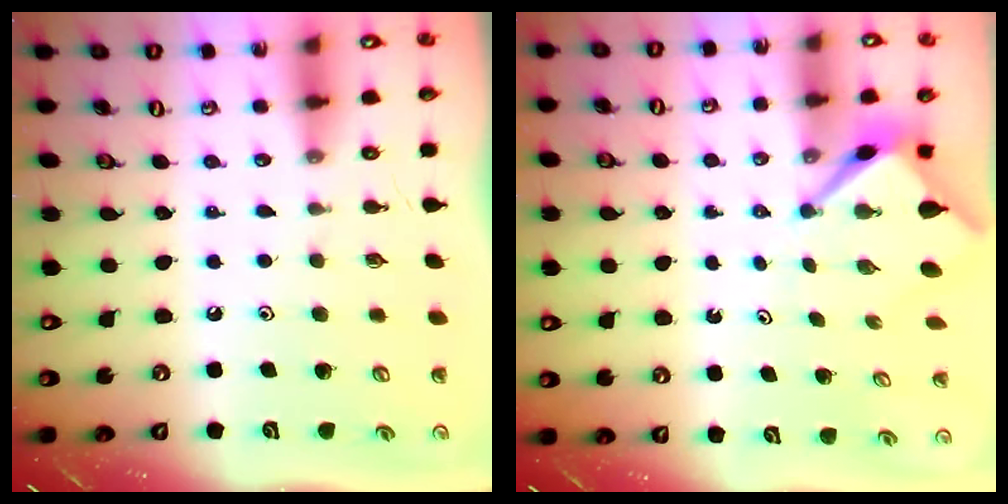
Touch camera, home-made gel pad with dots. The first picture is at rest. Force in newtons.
{"total": 3.3, "press": 3.3, "slide": 0.2}